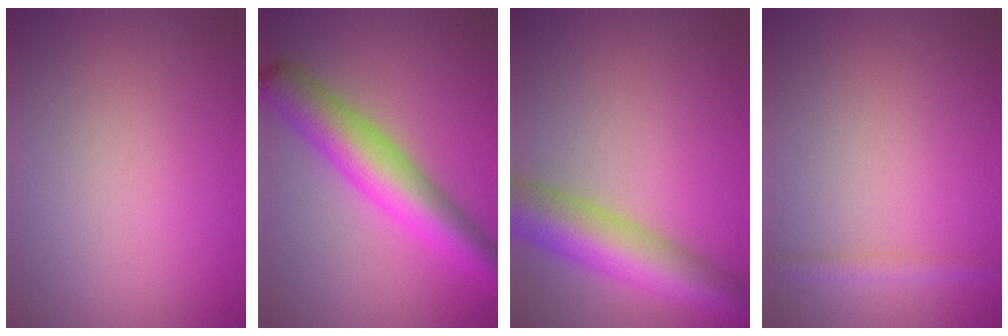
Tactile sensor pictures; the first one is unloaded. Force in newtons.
{"total": 7.1, "press": 7.1, "slide": 0.2}
{"total": 8.5, "press": 8.5, "slide": 0.3}
{"total": 1.4, "press": 1.4, "slide": 0.1}